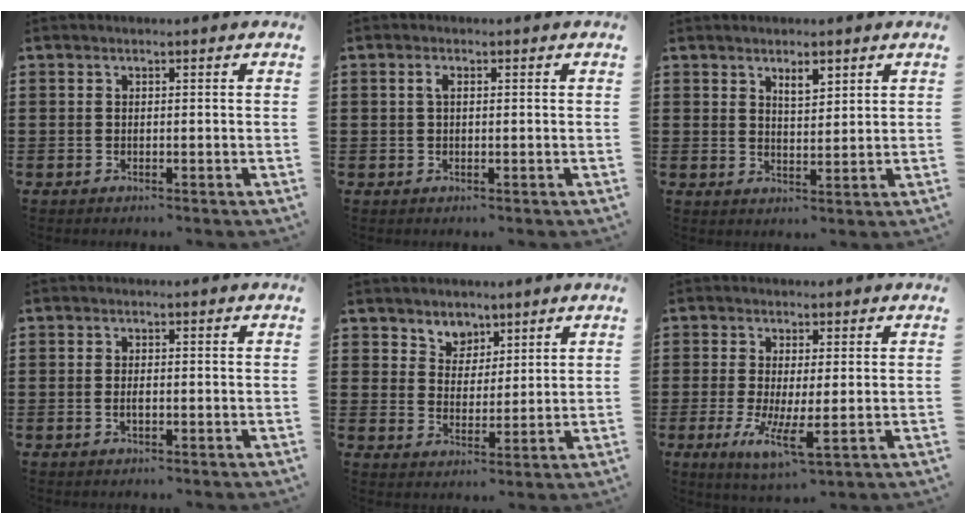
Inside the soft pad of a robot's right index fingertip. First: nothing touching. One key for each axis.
{"total": 1.2, "fx": 0.2, "fy": 0.5, "fz": 1.1, "tx": -0.024, "ty": 0.004, "tz": 0.001}
{"total": 3.0, "fx": 2.1, "fy": 1.0, "fz": 1.9, "tx": -0.033, "ty": 0.001, "tz": 0.036}
{"total": 1.1, "fx": -0.2, "fy": 0.3, "fz": 1.1, "tx": -0.020, "ty": -0.002, "tz": -0.004}
{"total": 4.4, "fx": 3.3, "fy": 2.9, "fz": -0.1, "tx": -0.020, "ty": 0.004, "tz": 0.061}
{"total": 5.8, "fx": -1.3, "fy": 1.4, "fz": 5.5, "tx": -0.110, "ty": -0.016, "tz": -0.019}